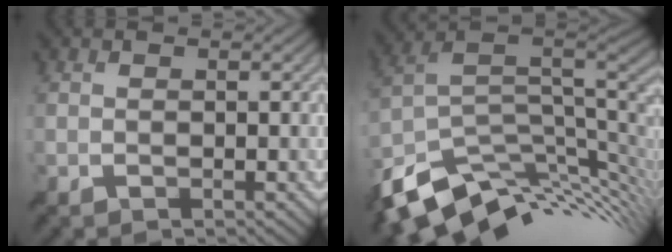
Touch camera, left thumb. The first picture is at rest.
{"total": 13.2, "force": [-5.4, 7.2, 9.7], "torque": [-0.211, -0.032, -0.088]}